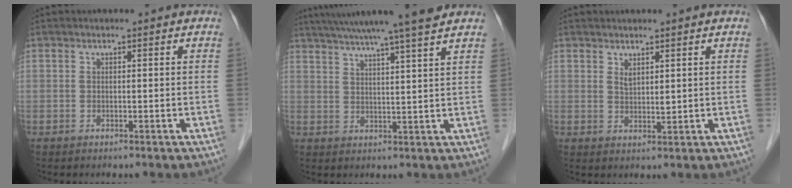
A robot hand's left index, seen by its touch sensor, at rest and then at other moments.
{"total": 13.8, "force": [11.8, -1.3, 7.0], "torque": [-0.121, 0.007, 0.163]}
{"total": 1.8, "force": [1.2, 0.5, 1.2], "torque": [-0.029, -0.002, 0.028]}